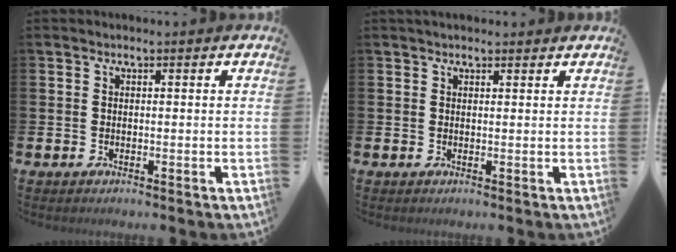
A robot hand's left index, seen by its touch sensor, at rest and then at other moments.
{"total": 1.3, "force": [1.1, 0.4, 0.4], "torque": [0.005, -0.001, 0.018]}